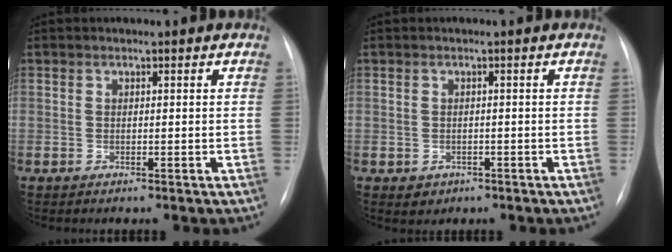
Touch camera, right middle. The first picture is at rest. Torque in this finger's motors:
{"motor_torque": [0.17, -0.26, 0.03, 0.00]}